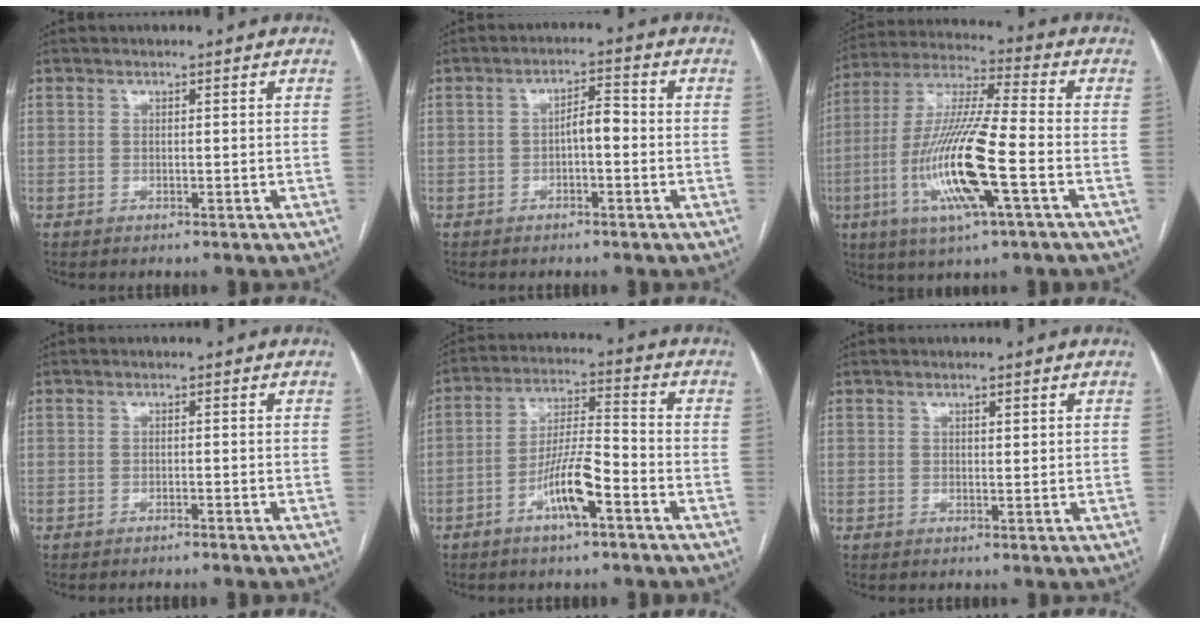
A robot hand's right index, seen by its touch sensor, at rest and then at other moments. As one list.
[{"total": 3.4, "force": [-0.7, 1.2, 3.1], "torque": [-0.047, 0.014, -0.010]}, {"total": 16.5, "force": [-4.9, 1.1, 15.7], "torque": [-0.323, -0.012, -0.093]}, {"total": 1.2, "force": [-1.0, -0.3, 0.5], "torque": [-0.009, 0.003, -0.015]}, {"total": 9.0, "force": [-4.4, 1.4, 7.8], "torque": [-0.152, 0.005, -0.080]}, {"total": 0.9, "force": [0.5, 0.3, 0.7], "torque": [-0.010, -0.001, 0.008]}]